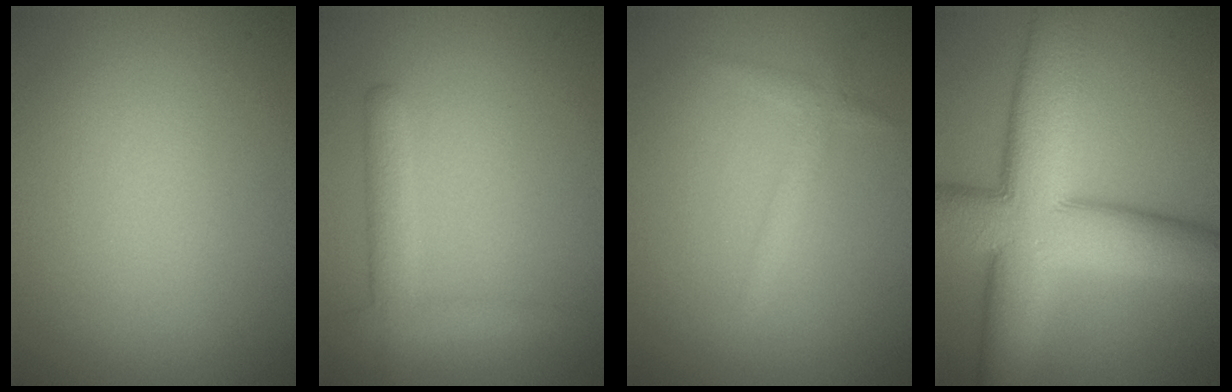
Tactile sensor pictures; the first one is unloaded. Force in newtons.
{"total": 2.9, "press": 2.9, "slide": 0.2}
{"total": 1.3, "press": 1.3, "slide": 0.1}
{"total": 12.3, "press": 12.3, "slide": 0.7}